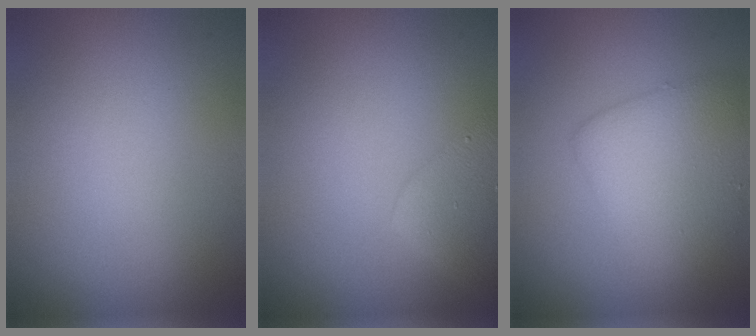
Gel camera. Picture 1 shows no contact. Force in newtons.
{"total": 2.9, "press": 2.9, "slide": 0.0}
{"total": 5.2, "press": 5.2, "slide": 0.1}